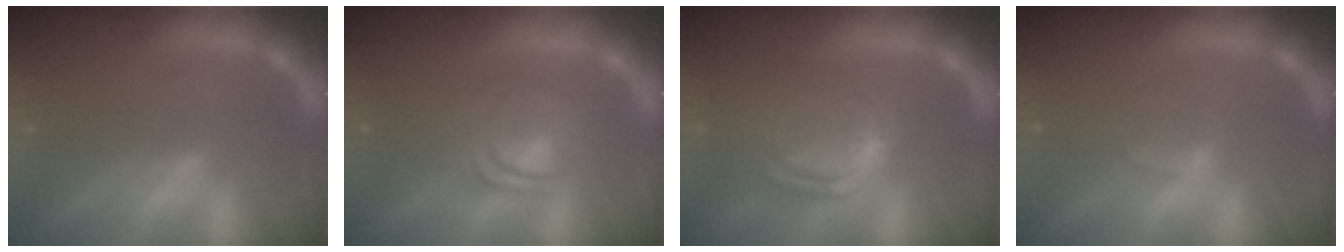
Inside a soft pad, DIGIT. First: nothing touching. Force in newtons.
{"total": 5.6}
{"total": 8.0}
{"total": 1.9}